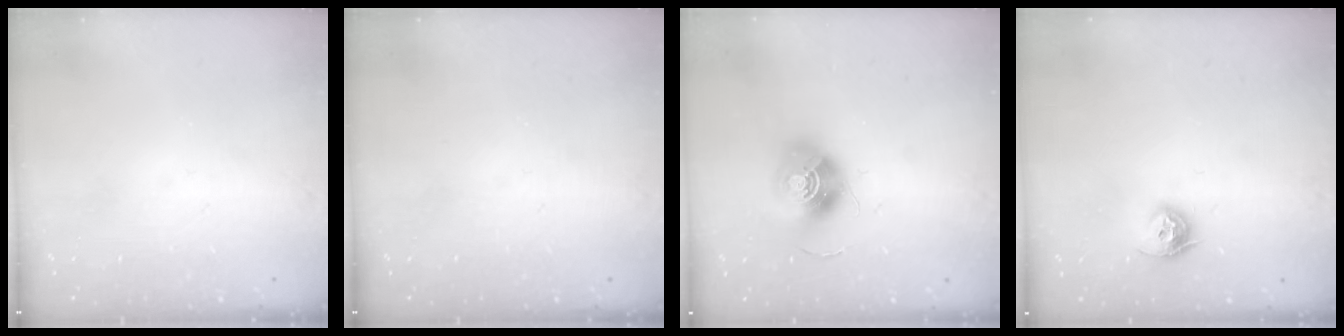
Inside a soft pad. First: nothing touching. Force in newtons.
{"total": 0.0}
{"total": 13.5, "press": 13.5, "slide": 0.6}
{"total": 7.8, "press": 7.8, "slide": 0.4}